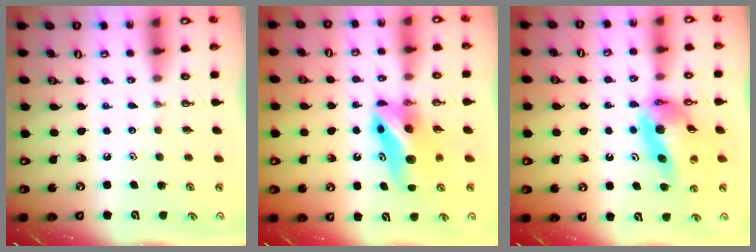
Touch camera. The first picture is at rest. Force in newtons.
{"total": 9.2, "press": 7.9, "slide": 4.8}
{"total": 14.2, "press": 14.1, "slide": 1.5}